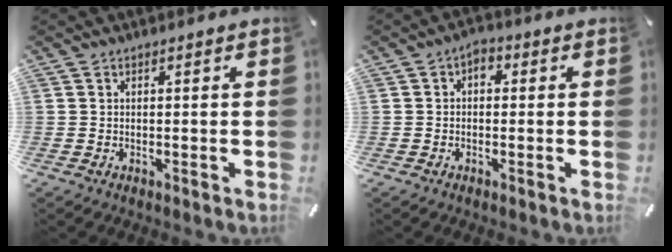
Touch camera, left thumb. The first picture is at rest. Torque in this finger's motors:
{"motor_torque": [0.16, 0.58, 0.02, -0.18, 0.05]}